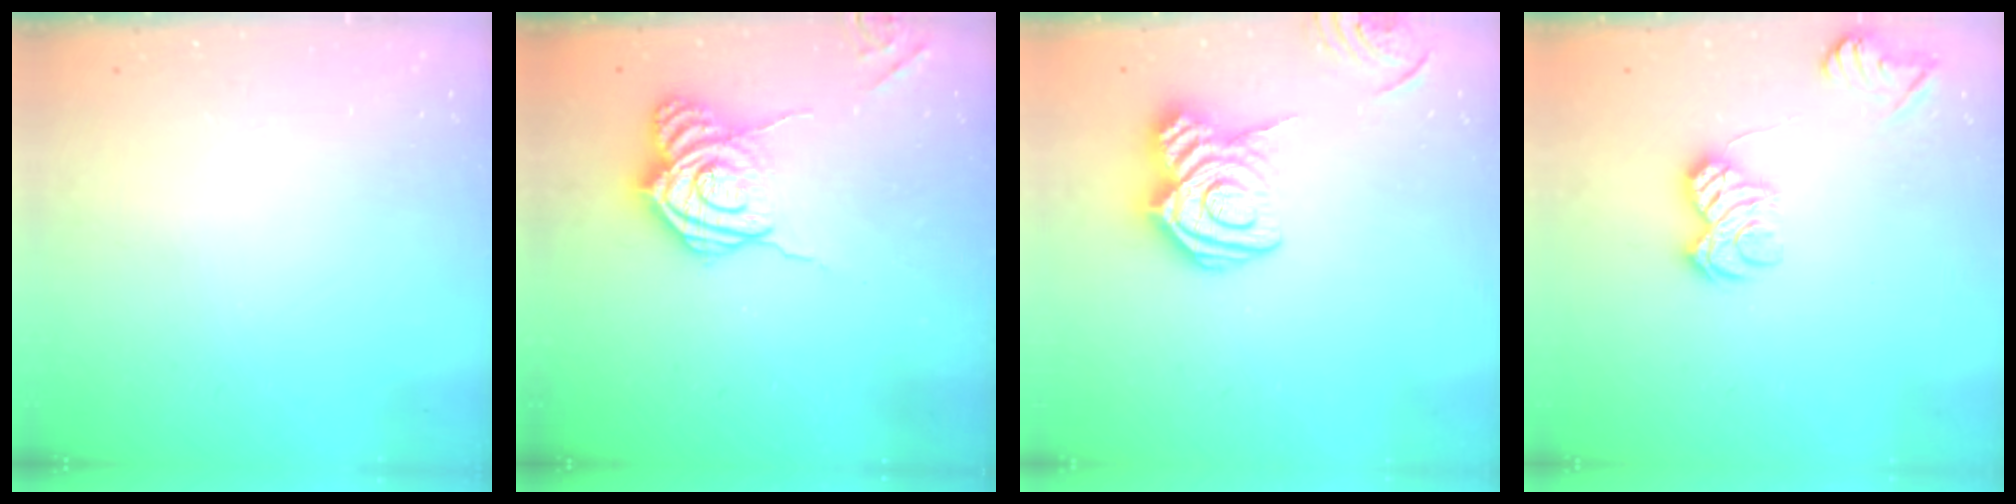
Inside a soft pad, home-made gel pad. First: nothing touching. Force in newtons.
{"total": 12.2, "press": 12.1, "slide": 0.8}
{"total": 16.3, "press": 16.2, "slide": 1.2}
{"total": 8.1, "press": 7.9, "slide": 1.4}